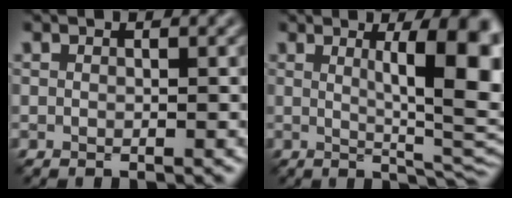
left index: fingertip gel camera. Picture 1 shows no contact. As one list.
[{"total": 11.3, "force": [2.4, 2.8, 10.6], "torque": [-0.118, -0.006, 0.038]}]